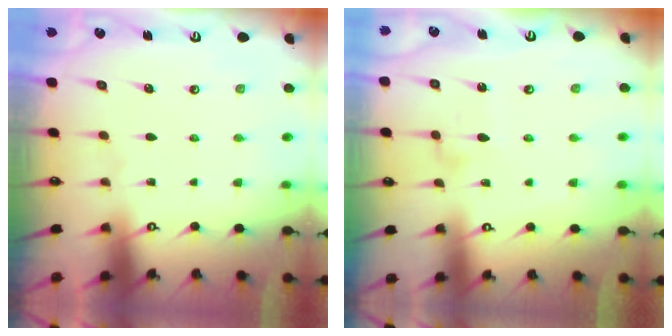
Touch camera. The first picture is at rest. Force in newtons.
{"total": 5.7, "press": 5.7, "slide": 0.4}